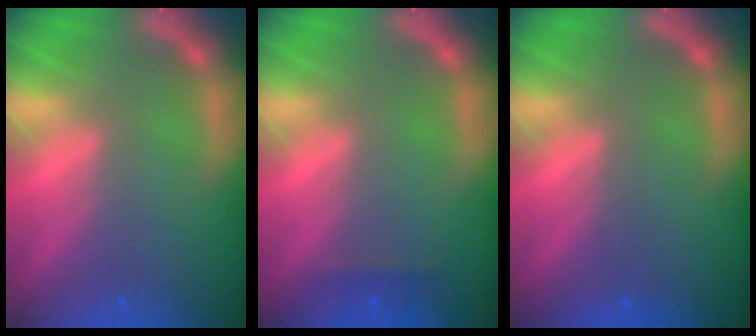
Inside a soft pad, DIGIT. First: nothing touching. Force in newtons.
{"total": 0.9}
{"total": 0.0}